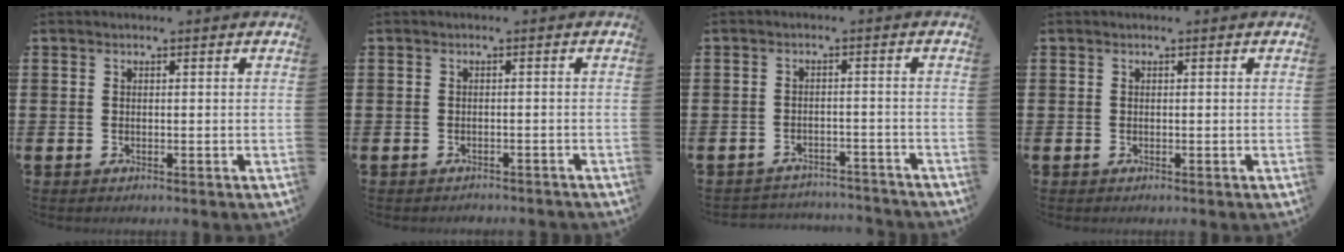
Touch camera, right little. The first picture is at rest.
{"total": 0.7, "force": [-0.7, 0.1, 0.0], "torque": [-0.001, -0.001, -0.014]}
{"total": 2.3, "force": [-2.2, 0.2, -0.2], "torque": [-0.005, 0.003, -0.050]}
{"total": 0.0}